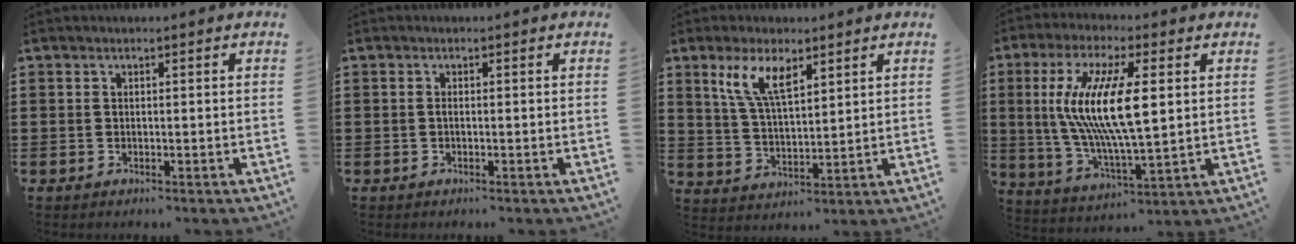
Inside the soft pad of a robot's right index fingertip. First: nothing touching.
{"total": 0.5, "force": [-0.2, 0.0, 0.5], "torque": [-0.011, -0.004, -0.003]}
{"total": 7.7, "force": [4.4, 2.6, 5.8], "torque": [-0.125, 0.002, 0.079]}
{"total": 12.1, "force": [2.0, 3.5, 11.4], "torque": [-0.246, -0.004, 0.028]}